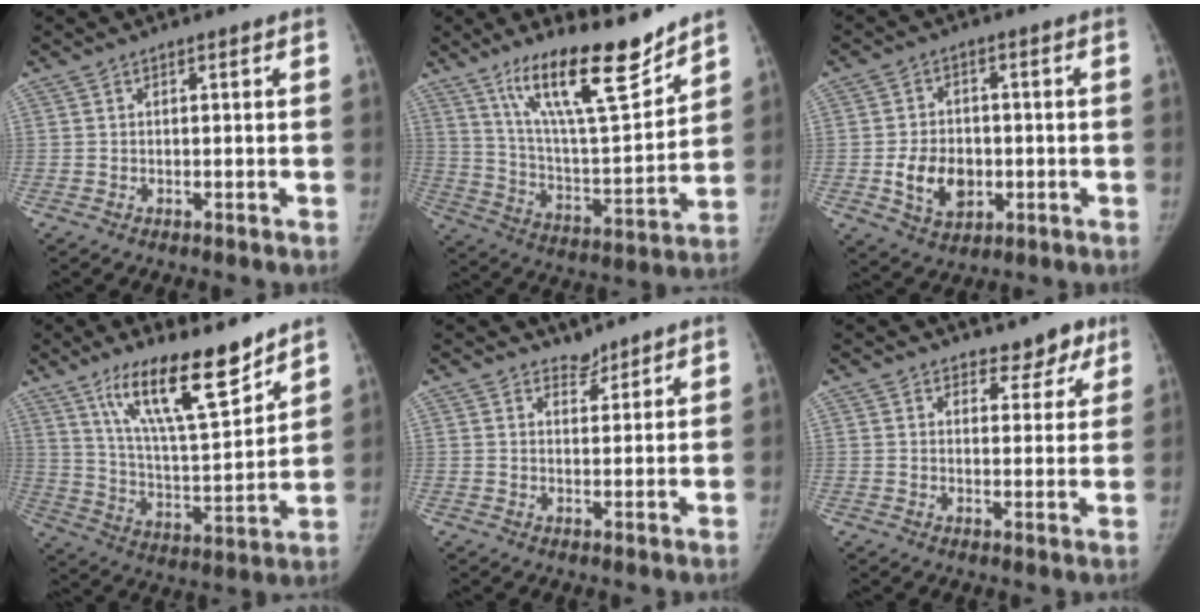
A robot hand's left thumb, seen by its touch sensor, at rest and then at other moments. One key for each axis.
{"total": 19.4, "fx": 14.0, "fy": 4.2, "fz": 12.7, "tx": -0.184, "ty": -0.085, "tz": 0.246}
{"total": 8.9, "fx": -1.7, "fy": 6.7, "fz": 5.6, "tx": -0.072, "ty": 0.003, "tz": -0.020}
{"total": 17.7, "fx": 12.2, "fy": 4.3, "fz": 12.1, "tx": -0.177, "ty": -0.077, "tz": 0.221}
{"total": 2.3, "fx": 2.1, "fy": 0.9, "fz": -0.1, "tx": 0.018, "ty": -0.018, "tz": 0.032}
{"total": 5.4, "fx": 4.0, "fy": 3.2, "fz": 1.5, "tx": 0.017, "ty": -0.024, "tz": 0.050}